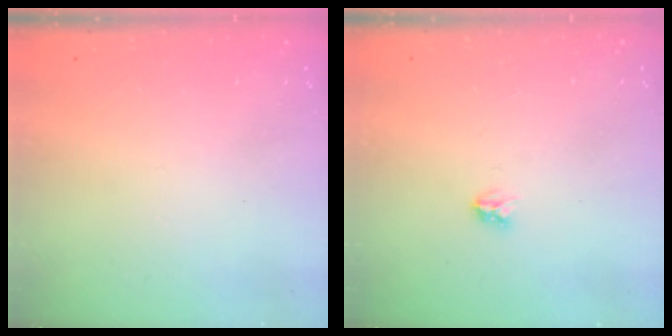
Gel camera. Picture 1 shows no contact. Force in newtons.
{"total": 2.9, "press": 2.9, "slide": 0.3}